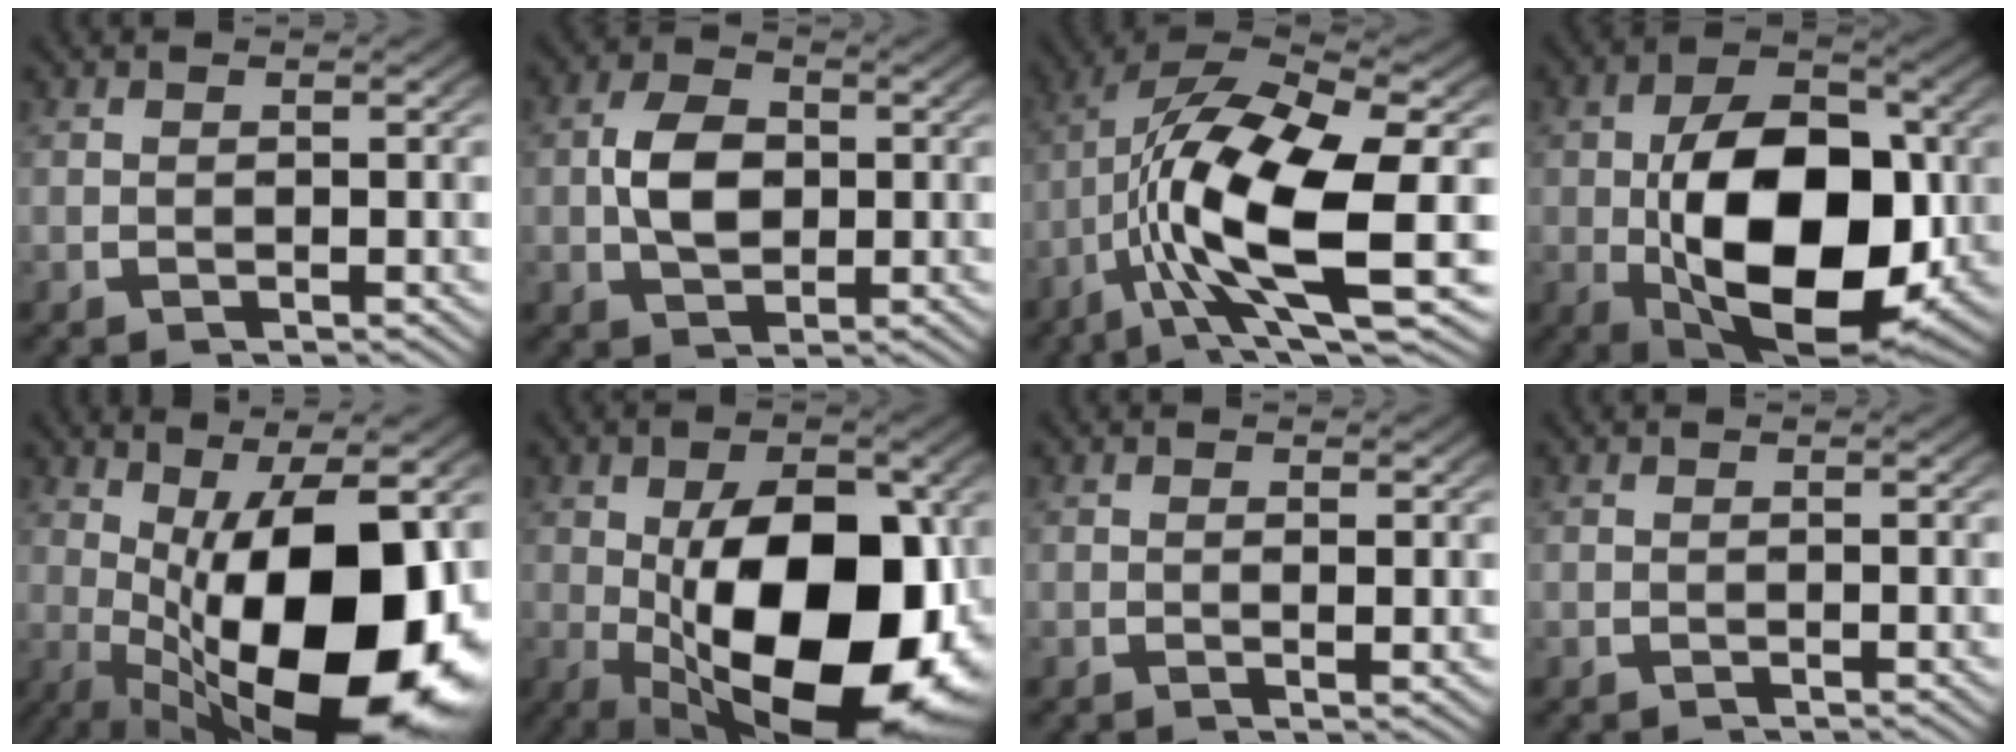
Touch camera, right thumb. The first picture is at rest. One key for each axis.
{"total": 5.3, "fx": 0.1, "fy": 3.7, "fz": 3.9, "tx": -0.076, "ty": -0.012, "tz": 0.010}
{"total": 14.7, "fx": -2.0, "fy": 7.6, "fz": 12.4, "tx": -0.247, "ty": -0.048, "tz": -0.014}
{"total": 18.5, "fx": -2.3, "fy": 11.4, "fz": 14.4, "tx": -0.264, "ty": -0.069, "tz": -0.006}
{"total": 22.1, "fx": -2.1, "fy": 11.8, "fz": 18.6, "tx": -0.301, "ty": -0.059, "tz": 0.011}
{"total": 21.5, "fx": -3.6, "fy": 12.6, "fz": 17.1, "tx": -0.286, "ty": -0.078, "tz": -0.016}
{"total": 0.8, "fx": 0.4, "fy": 0.1, "fz": 0.7, "tx": -0.008, "ty": -0.001, "tz": 0.006}
{"total": 0.0}